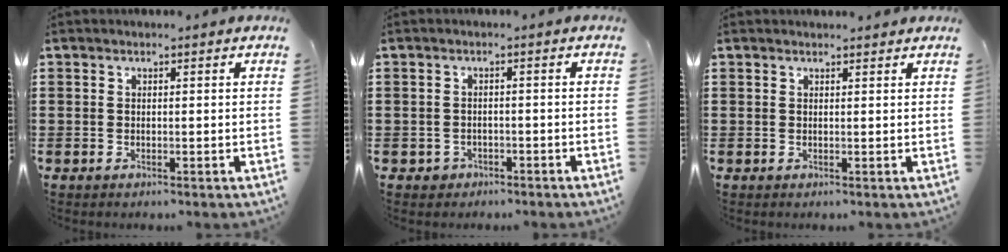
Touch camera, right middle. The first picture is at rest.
{"total": 1.2, "force": [-0.9, 0.8, 0.0], "torque": [-0.005, 0.002, -0.023]}
{"total": 1.0, "force": [1.0, -0.1, 0.1], "torque": [0.004, -0.005, 0.017]}